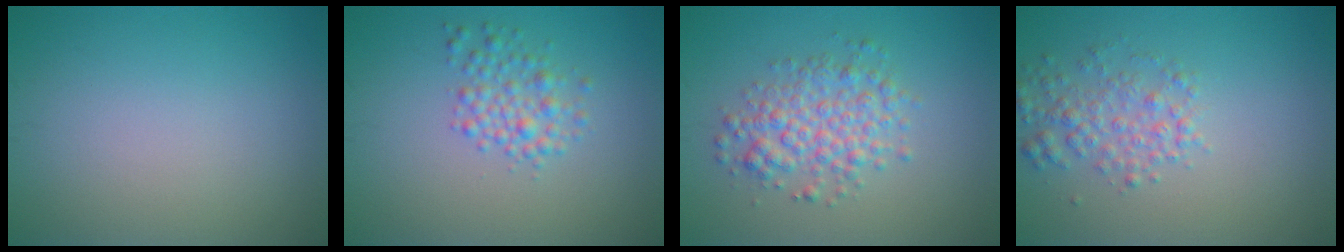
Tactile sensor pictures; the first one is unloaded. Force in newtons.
{"total": 2.6, "press": 2.6, "slide": 0.1}
{"total": 4.0, "press": 4.0, "slide": 0.1}
{"total": 2.7, "press": 2.7, "slide": 0.1}